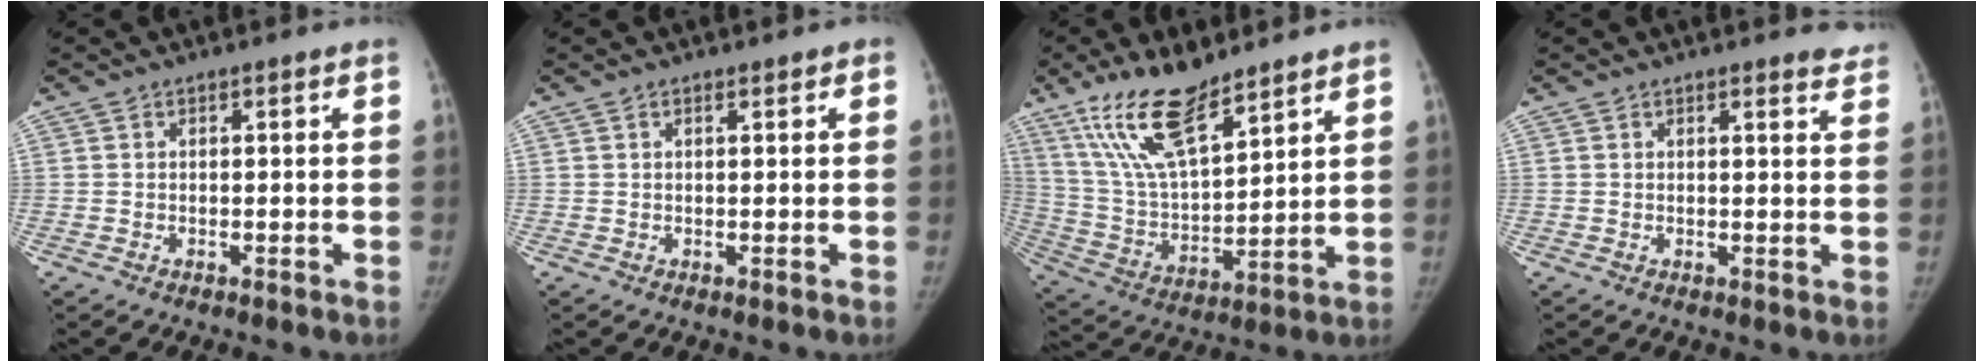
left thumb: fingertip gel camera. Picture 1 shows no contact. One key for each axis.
{"total": 0.5, "fx": 0.3, "fy": 0.4, "fz": 0.2, "tx": 0.001, "ty": 0.000, "tz": 0.002}
{"total": 16.9, "fx": 11.8, "fy": 5.4, "fz": 10.8, "tx": -0.183, "ty": -0.057, "tz": 0.234}
{"total": 3.5, "fx": 3.3, "fy": 0.8, "fz": 1.1, "tx": 0.000, "ty": -0.018, "tz": 0.023}